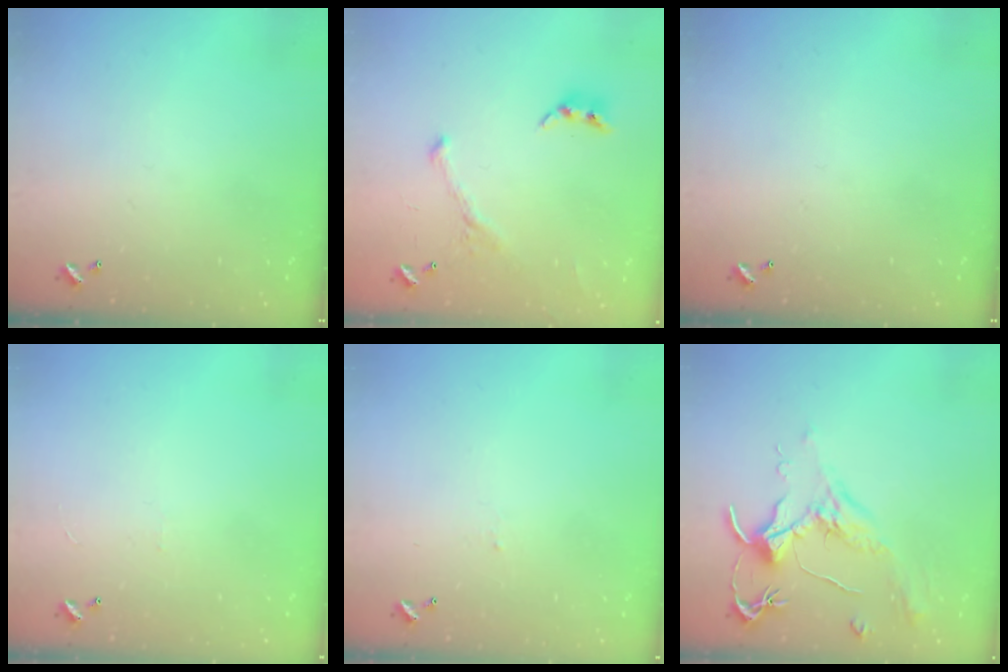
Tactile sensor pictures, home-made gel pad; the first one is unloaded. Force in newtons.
{"total": 2.0, "press": 2.0, "slide": 0.4}
{"total": 0.0}
{"total": 1.3, "press": 1.3, "slide": 0.4}
{"total": 2.1, "press": 2.1, "slide": 0.2}
{"total": 1.8, "press": 1.7, "slide": 0.8}